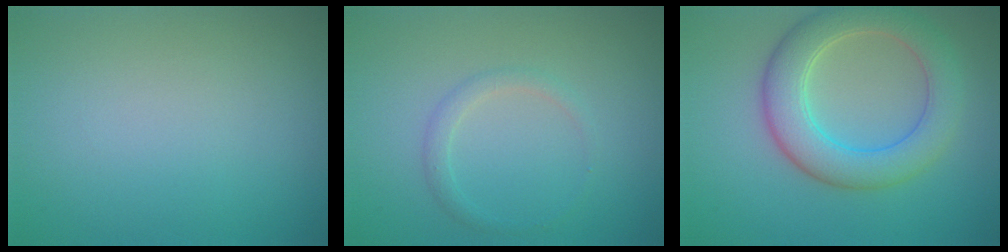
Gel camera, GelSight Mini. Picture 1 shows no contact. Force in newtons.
{"total": 1.3, "press": 1.3, "slide": 0.1}
{"total": 6.1, "press": 6.1, "slide": 0.2}